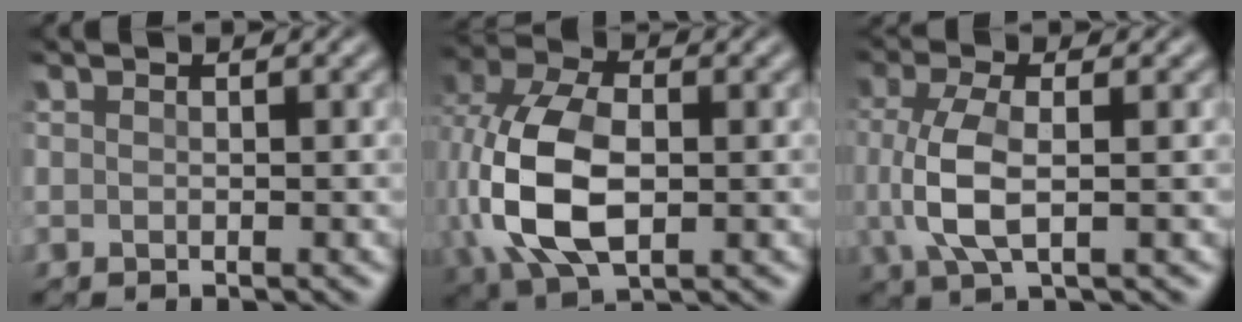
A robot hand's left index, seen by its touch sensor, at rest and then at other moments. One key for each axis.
{"total": 10.6, "fx": -1.0, "fy": 6.5, "fz": 8.3, "tx": -0.216, "ty": -0.001, "tz": -0.019}
{"total": 4.7, "fx": -0.1, "fy": 1.6, "fz": 4.4, "tx": -0.118, "ty": 0.000, "tz": 0.000}